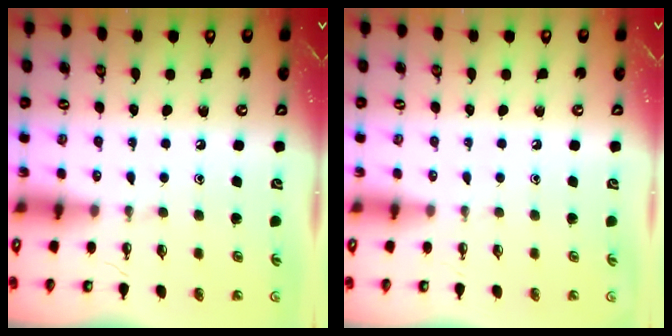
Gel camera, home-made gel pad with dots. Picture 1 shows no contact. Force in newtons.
{"total": 0.0}